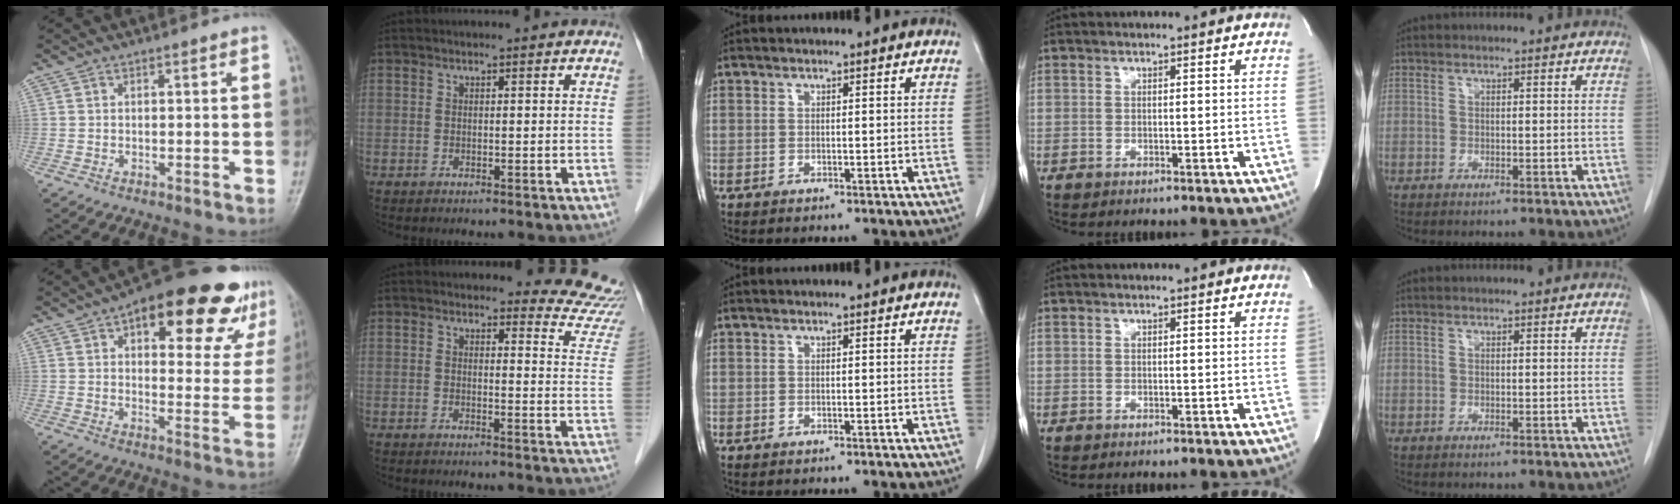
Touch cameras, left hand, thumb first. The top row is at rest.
{"thumb": {"total": 21.3, "force": [12.0, 8.9, 15.2], "torque": [-0.161, -0.017, 0.157]}, "index": {"total": 9.4, "force": [9.2, 1.8, -0.3], "torque": [0.041, -0.077, 0.062]}}